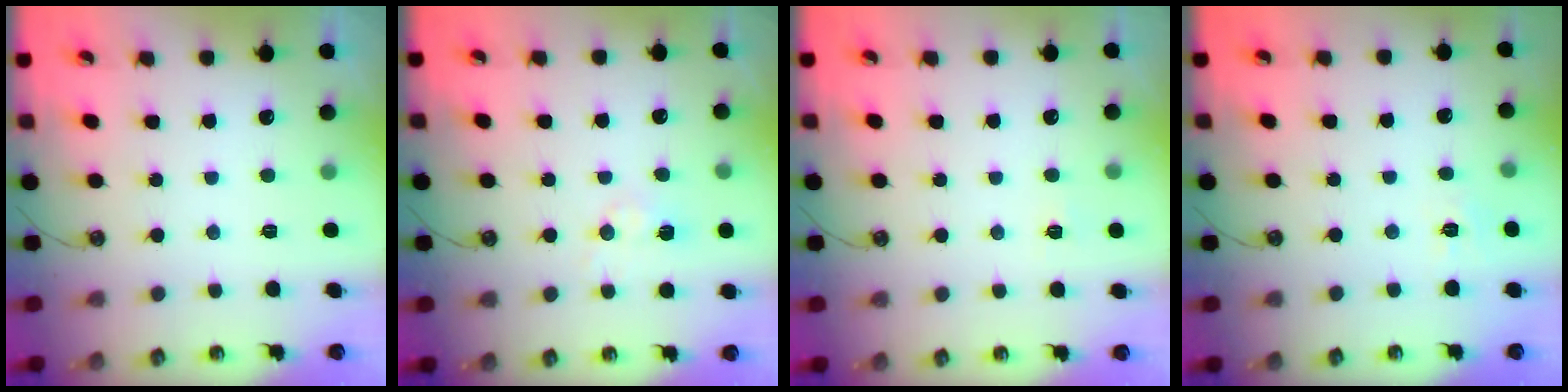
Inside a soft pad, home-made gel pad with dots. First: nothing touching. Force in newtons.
{"total": 6.3, "press": 6.3, "slide": 0.6}
{"total": 3.4, "press": 3.4, "slide": 0.4}
{"total": 2.7, "press": 2.7, "slide": 0.5}